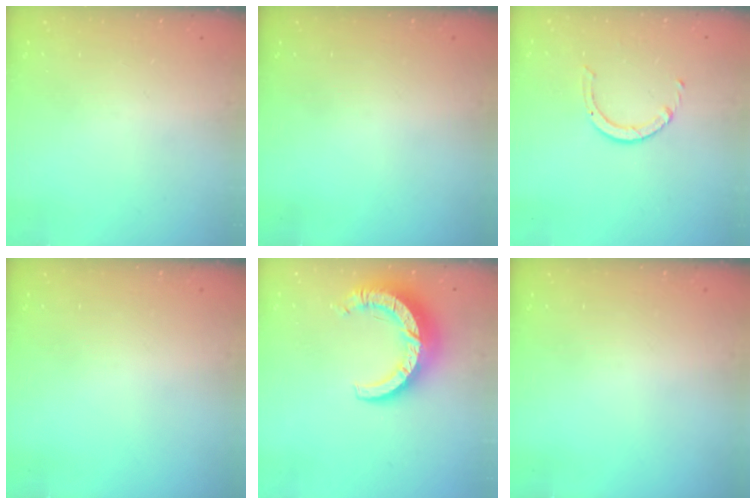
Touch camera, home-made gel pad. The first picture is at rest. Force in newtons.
{"total": 0.0}
{"total": 2.5, "press": 2.4, "slide": 0.3}
{"total": 0.0}
{"total": 11.2, "press": 11.2, "slide": 1.1}
{"total": 0.0}